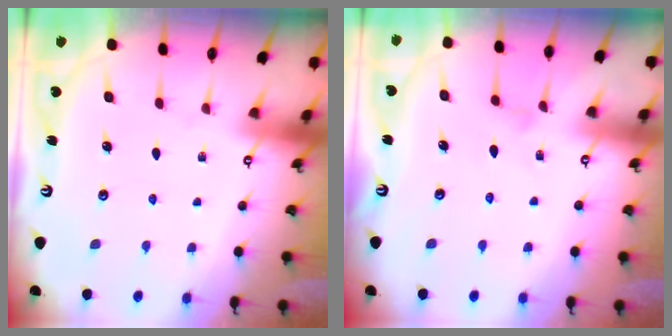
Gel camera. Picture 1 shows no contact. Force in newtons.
{"total": 1.5, "press": 1.5, "slide": 0.4}